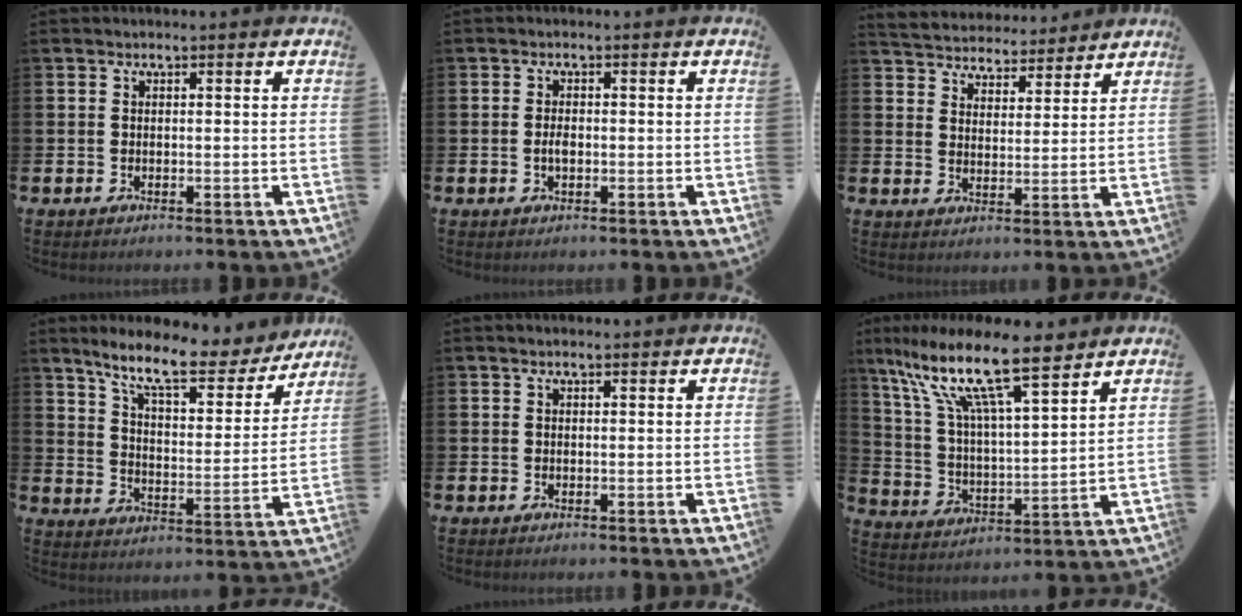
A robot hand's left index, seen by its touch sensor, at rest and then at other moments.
{"total": 1.7, "force": [-0.3, 0.9, 1.5], "torque": [-0.028, 0.002, -0.007]}
{"total": 4.7, "force": [4.5, 1.1, -0.5], "torque": [-0.009, -0.033, 0.080]}
{"total": 9.9, "force": [8.4, 2.5, 4.6], "torque": [-0.113, -0.051, 0.141]}
{"total": 0.6, "force": [0.5, 0.1, 0.3], "torque": [-0.004, 0.001, 0.009]}
{"total": 13.7, "force": [10.4, 2.8, 8.4], "torque": [-0.194, -0.056, 0.177]}